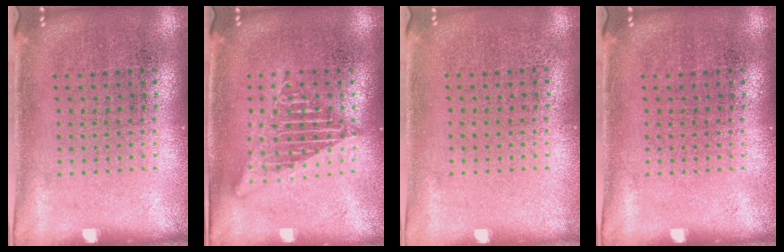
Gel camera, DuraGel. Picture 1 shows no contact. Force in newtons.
{"total": 2.6, "press": 2.6, "slide": 0.3}
{"total": 0.0}
{"total": 0.0}